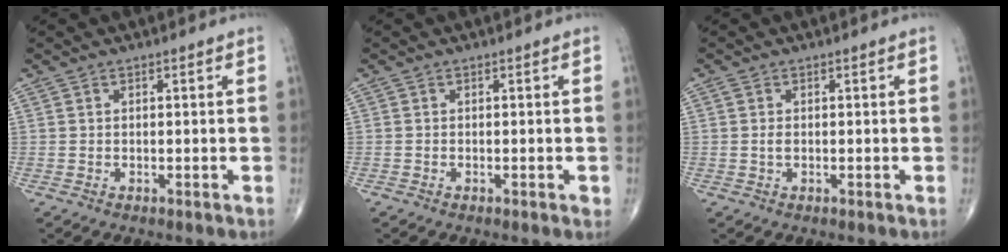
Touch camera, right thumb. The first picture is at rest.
{"total": 0.7, "force": [-0.4, 0.2, 0.6], "torque": [-0.008, -0.002, -0.008]}
{"total": 1.1, "force": [0.0, 0.7, 0.9], "torque": [-0.021, 0.001, 0.001]}